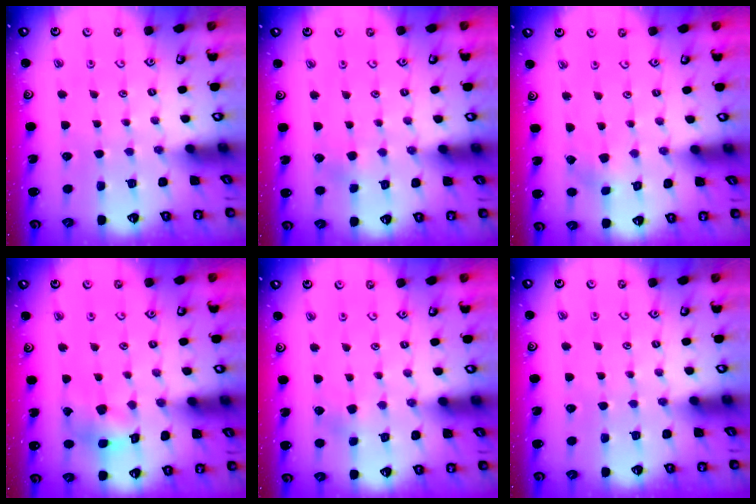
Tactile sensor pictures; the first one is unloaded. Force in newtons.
{"total": 1.9, "press": 1.9, "slide": 0.2}
{"total": 2.1, "press": 2.1, "slide": 0.2}
{"total": 9.6, "press": 9.5, "slide": 1.0}
{"total": 3.6, "press": 3.5, "slide": 0.4}
{"total": 0.0}